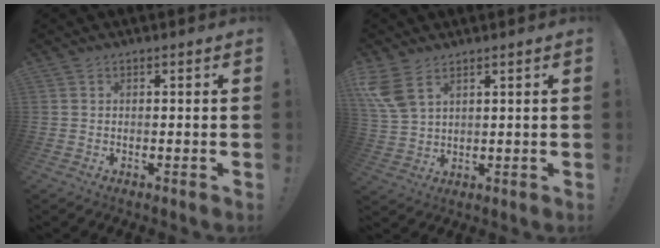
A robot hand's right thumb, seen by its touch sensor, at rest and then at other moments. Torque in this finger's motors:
{"motor_torque": [0.69, 2.20, 0.52, -0.30, 0.11]}